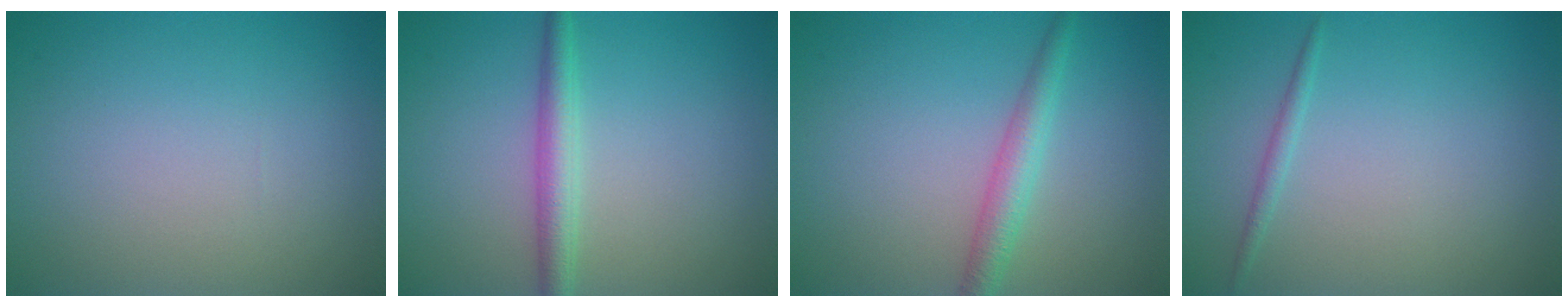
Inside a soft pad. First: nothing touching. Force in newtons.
{"total": 2.7, "press": 2.7, "slide": 0.0}
{"total": 2.6, "press": 2.6, "slide": 0.1}
{"total": 0.9, "press": 0.9, "slide": 0.0}